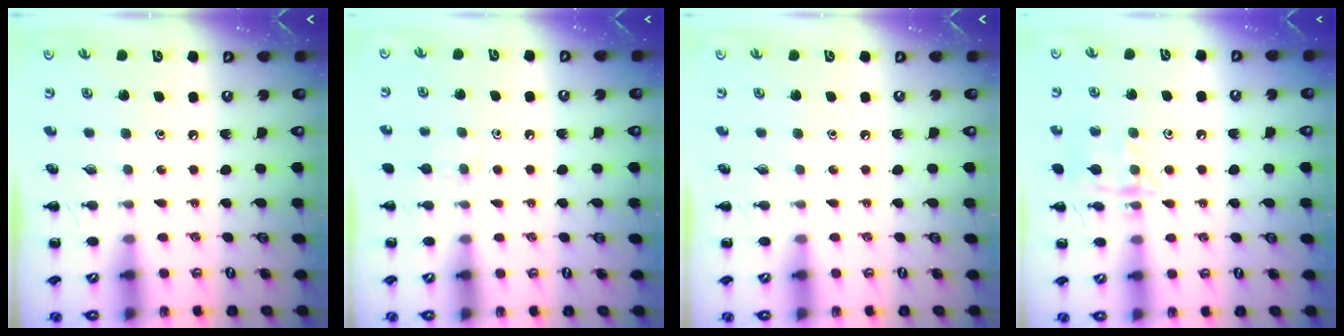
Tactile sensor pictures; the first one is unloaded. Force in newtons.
{"total": 5.0, "press": 4.7, "slide": 1.7}
{"total": 0.0}
{"total": 11.9, "press": 11.9, "slide": 1.0}